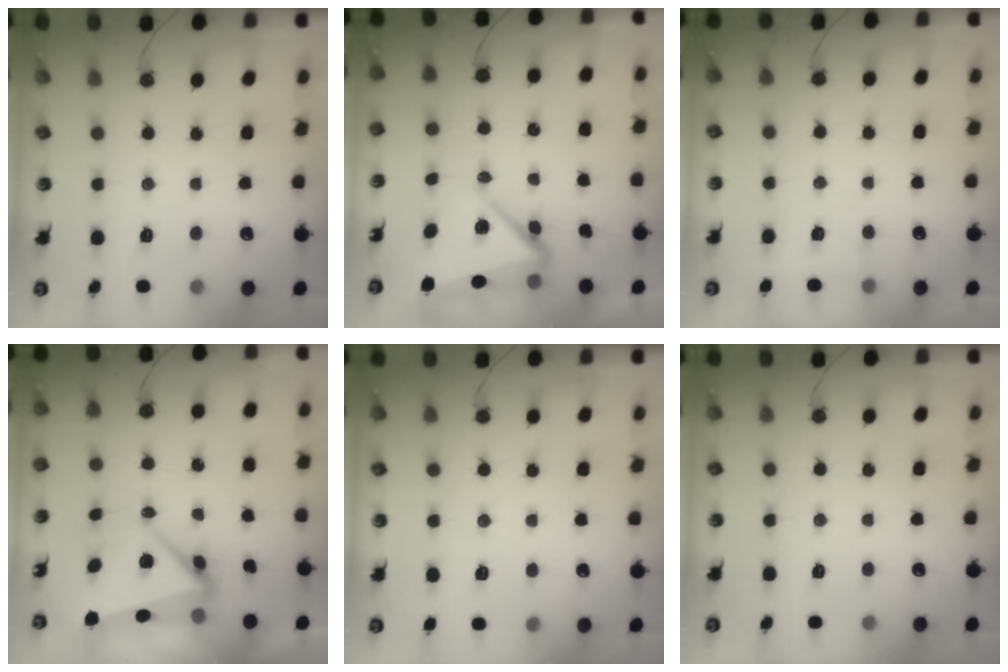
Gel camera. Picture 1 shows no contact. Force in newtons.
{"total": 7.3, "press": 7.0, "slide": 1.9}
{"total": 1.8, "press": 1.6, "slide": 0.8}
{"total": 6.5, "press": 6.3, "slide": 1.6}
{"total": 2.4, "press": 2.2, "slide": 1.0}
{"total": 0.0}